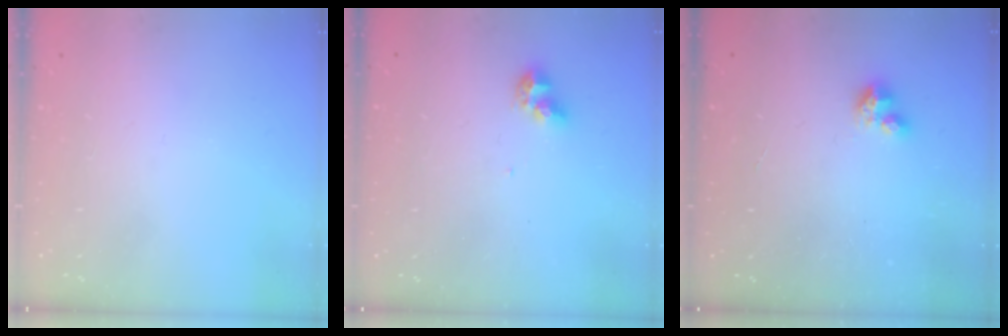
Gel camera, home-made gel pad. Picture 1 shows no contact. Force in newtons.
{"total": 6.6, "press": 6.5, "slide": 0.4}
{"total": 3.1, "press": 3.1, "slide": 0.3}